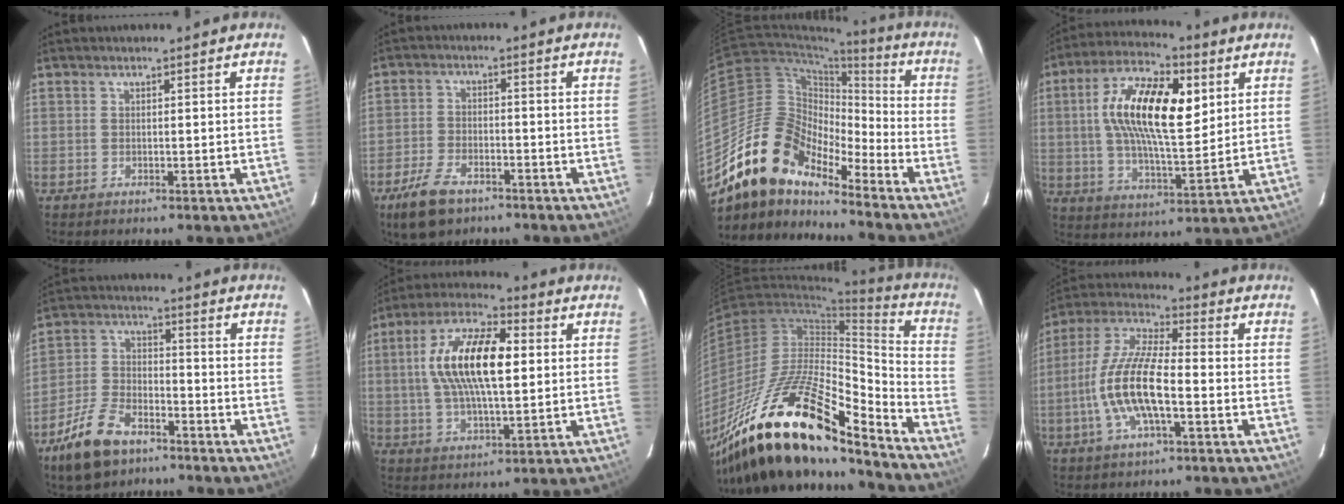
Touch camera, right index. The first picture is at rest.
{"total": 8.7, "force": [-5.8, 4.5, 4.6], "torque": [-0.124, -0.003, -0.108]}
{"total": 16.7, "force": [-13.4, 6.6, 7.5], "torque": [-0.134, 0.007, -0.260]}
{"total": 17.7, "force": [4.6, 7.0, 15.6], "torque": [-0.289, 0.019, 0.076]}
{"total": 12.6, "force": [-8.5, 6.2, 6.9], "torque": [-0.165, -0.002, -0.156]}
{"total": 16.3, "force": [2.5, 6.2, 14.9], "torque": [-0.285, 0.020, 0.038]}
{"total": 26.9, "force": [-19.4, 7.6, 17.0], "torque": [-0.303, -0.020, -0.341]}
{"total": 14.2, "force": [-3.7, 4.2, 13.1], "torque": [-0.269, -0.001, -0.076]}